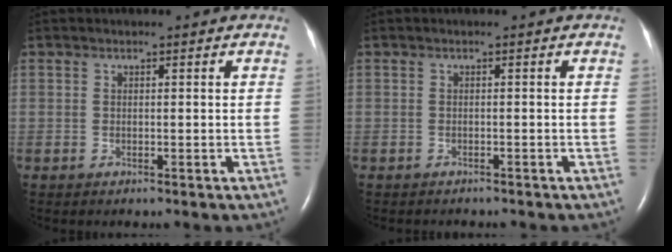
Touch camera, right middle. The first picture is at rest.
{"total": 2.1, "force": [-1.9, 0.6, 0.7], "torque": [-0.019, -0.004, -0.018]}